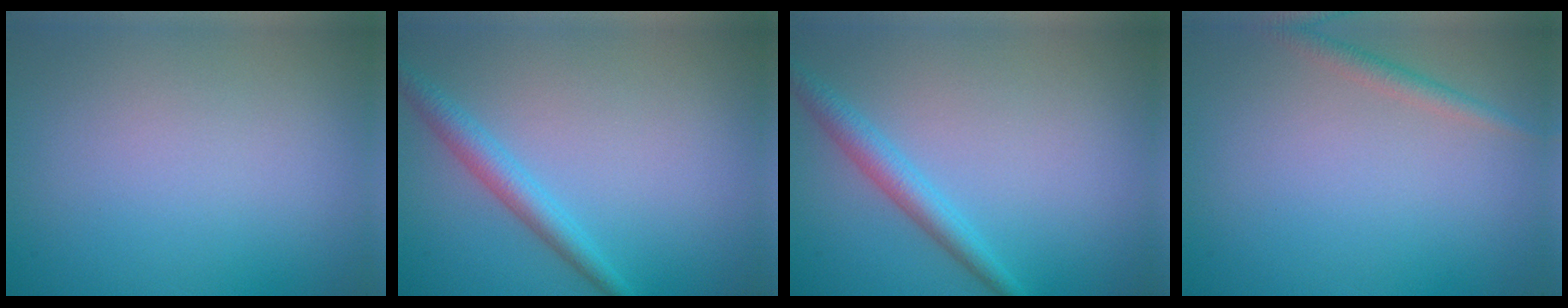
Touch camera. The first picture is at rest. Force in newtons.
{"total": 2.6, "press": 2.6, "slide": 0.1}
{"total": 2.6, "press": 2.6, "slide": 0.1}
{"total": 1.5, "press": 1.5, "slide": 0.0}